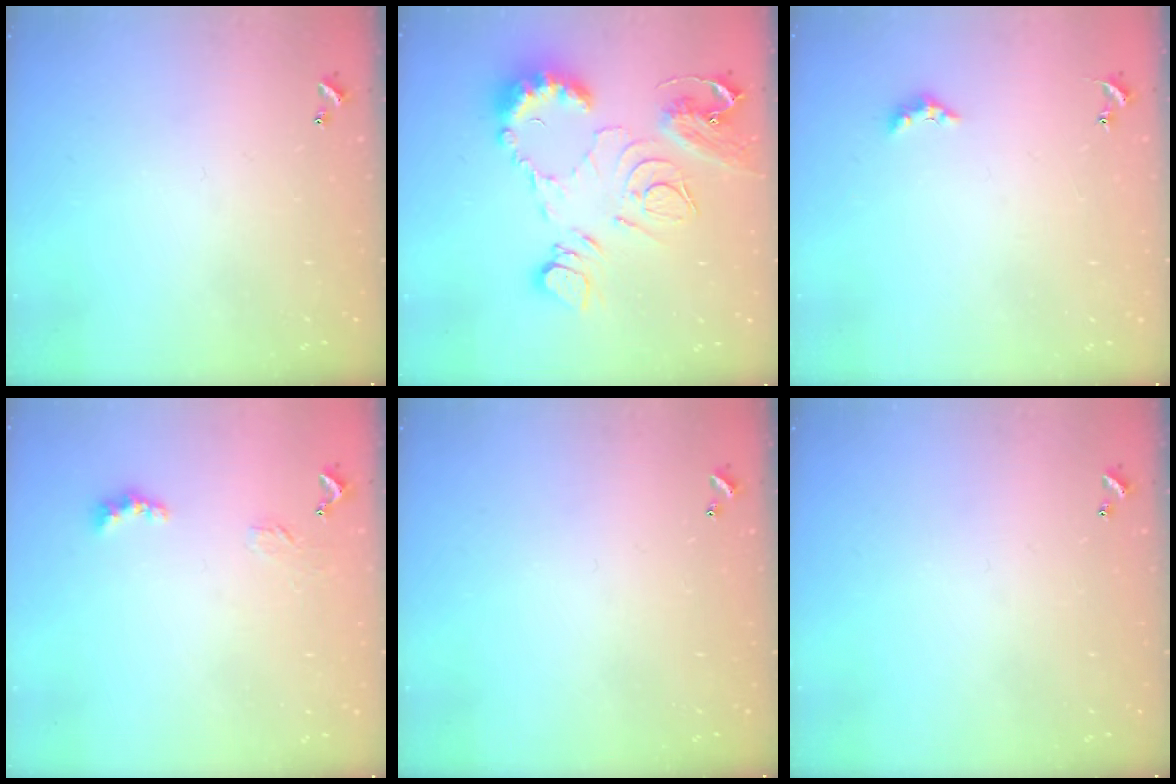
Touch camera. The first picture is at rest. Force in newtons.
{"total": 16.1, "press": 16.0, "slide": 1.5}
{"total": 2.8, "press": 2.7, "slide": 0.6}
{"total": 1.6, "press": 1.5, "slide": 0.5}
{"total": 0.0}
{"total": 0.0}